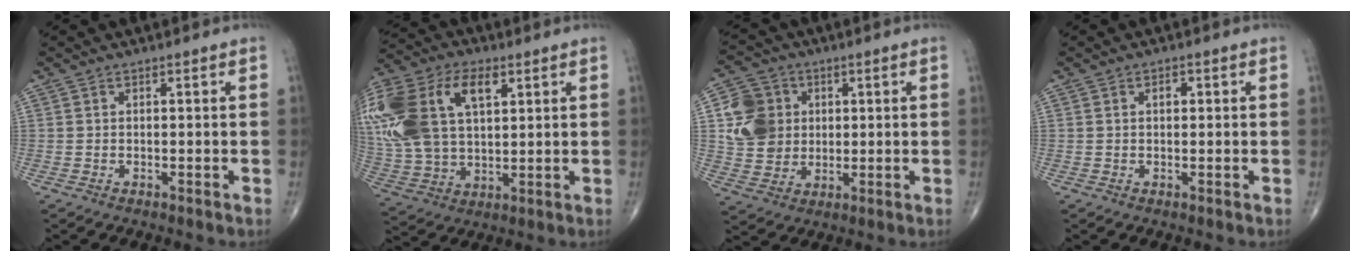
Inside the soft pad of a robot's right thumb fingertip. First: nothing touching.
{"total": 27.1, "force": [8.5, 16.5, 19.8], "torque": [-0.469, 0.034, 0.165]}
{"total": 10.6, "force": [1.8, 9.3, 4.8], "torque": [-0.068, 0.001, 0.035]}
{"total": 1.5, "force": [0.4, 0.9, 1.1], "torque": [-0.018, 0.002, 0.007]}